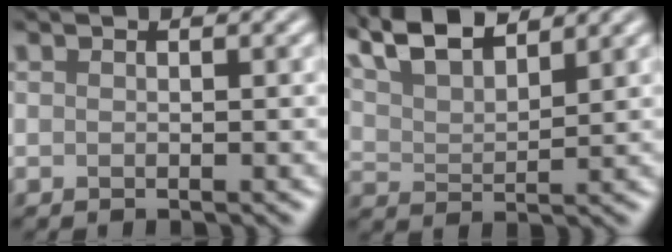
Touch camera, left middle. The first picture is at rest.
{"total": 7.2, "force": [5.8, 2.0, 3.8], "torque": [-0.074, 0.020, 0.089]}